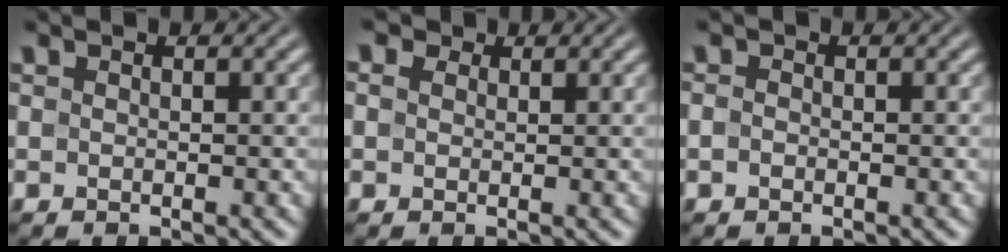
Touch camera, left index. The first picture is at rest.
{"total": 2.1, "force": [1.2, 1.5, 0.9], "torque": [-0.017, 0.008, -0.001]}
{"total": 0.6, "force": [-0.2, 0.4, 0.3], "torque": [-0.006, -0.001, -0.006]}